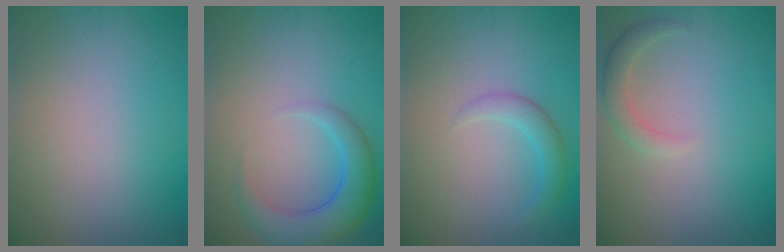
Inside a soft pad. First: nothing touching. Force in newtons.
{"total": 4.9, "press": 4.9, "slide": 0.4}
{"total": 2.0, "press": 2.0, "slide": 0.2}
{"total": 2.1, "press": 2.1, "slide": 0.2}